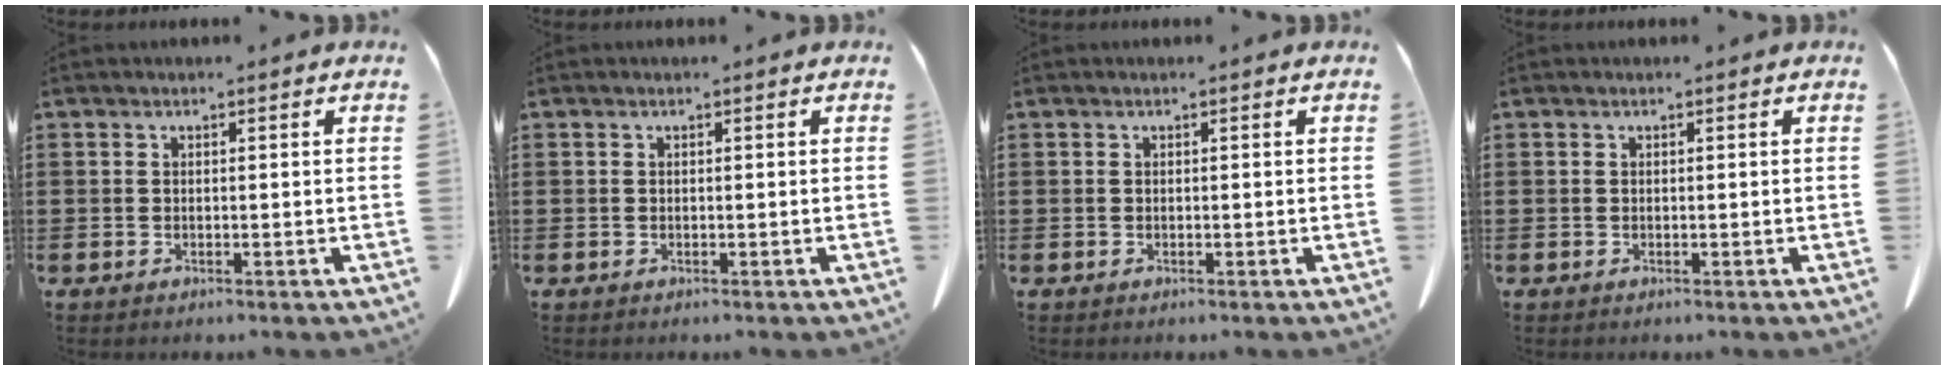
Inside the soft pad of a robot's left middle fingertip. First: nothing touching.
{"total": 0.0}
{"total": 0.0}
{"total": 0.0}